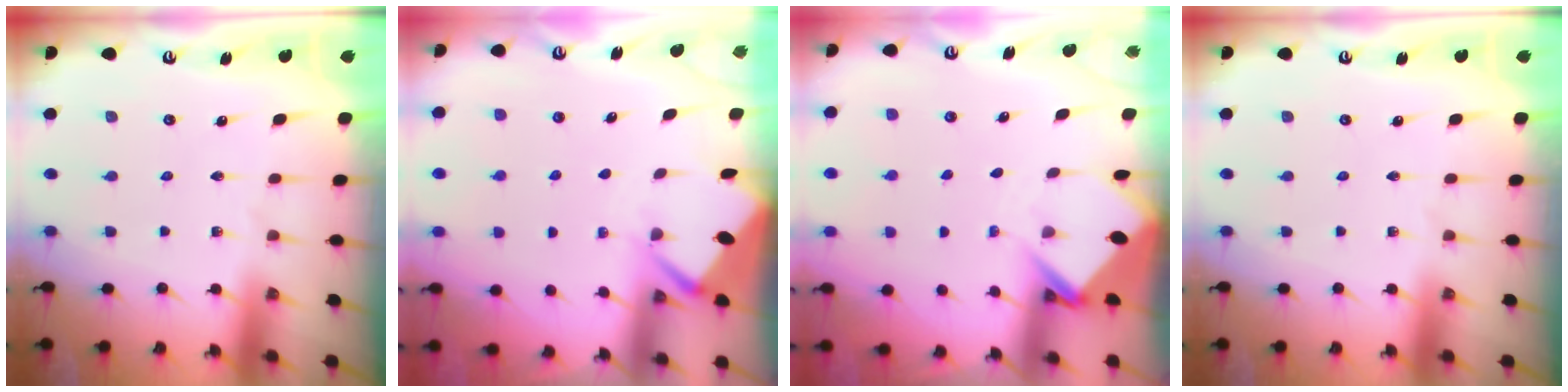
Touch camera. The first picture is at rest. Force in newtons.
{"total": 2.8, "press": 2.8, "slide": 0.4}
{"total": 3.8, "press": 3.8, "slide": 0.2}
{"total": 0.0}